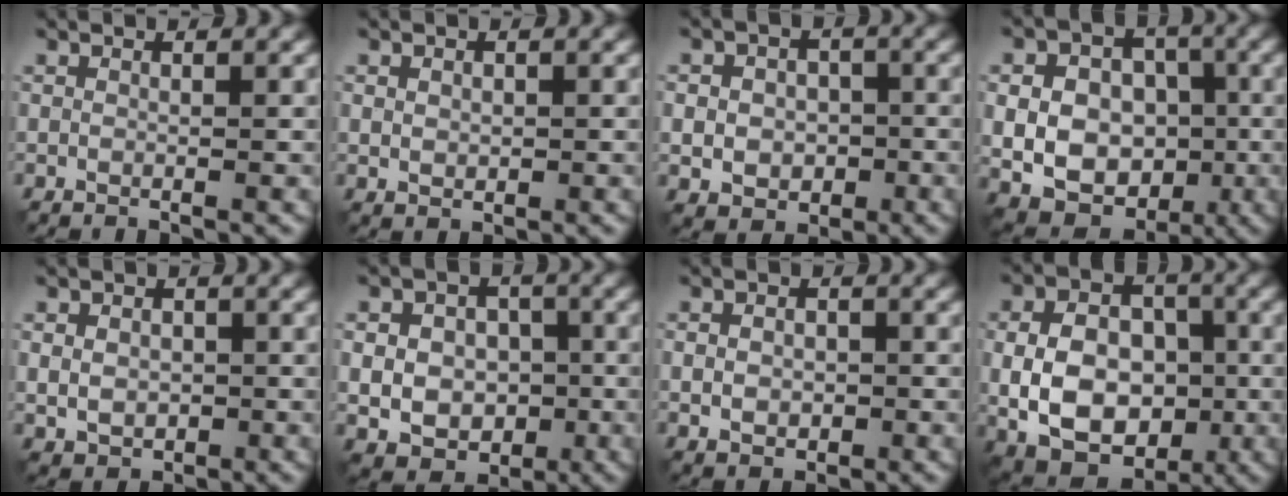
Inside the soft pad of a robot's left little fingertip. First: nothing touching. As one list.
[{"total": 1.3, "force": [0.1, 1.0, 0.8], "torque": [-0.014, -0.002, 0.004]}, {"total": 4.8, "force": [-0.5, 3.9, 2.7], "torque": [-0.036, -0.009, -0.012]}, {"total": 12.9, "force": [-1.4, 10.9, 6.7], "torque": [-0.122, 0.028, -0.033]}, {"total": 3.4, "force": [-0.3, 2.8, 2.0], "torque": [-0.029, -0.005, -0.003]}, {"total": 7.9, "force": [-1.0, 6.3, 4.7], "torque": [-0.061, -0.002, -0.021]}, {"total": 2.8, "force": [-0.4, 2.1, 1.9], "torque": [-0.035, -0.002, -0.008]}, {"total": 10.6, "force": [-1.7, 7.5, 7.3], "torque": [-0.117, 0.000, -0.034]}]